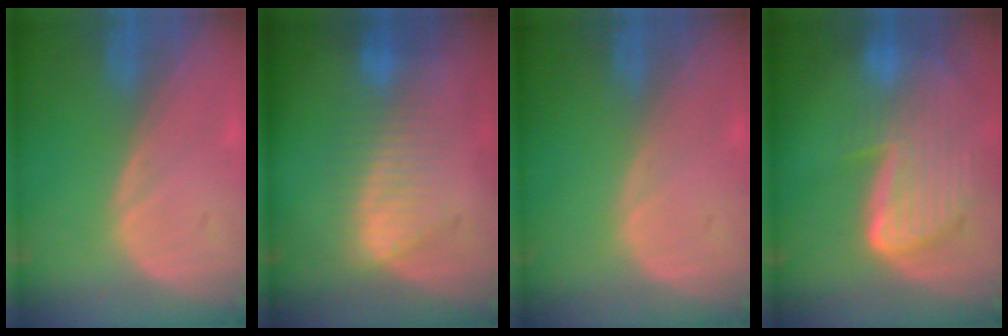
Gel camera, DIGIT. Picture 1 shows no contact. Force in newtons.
{"total": 6.8, "press": 6.8, "slide": 0.0}
{"total": 0.0}
{"total": 9.7, "press": 8.2, "slide": 5.3}